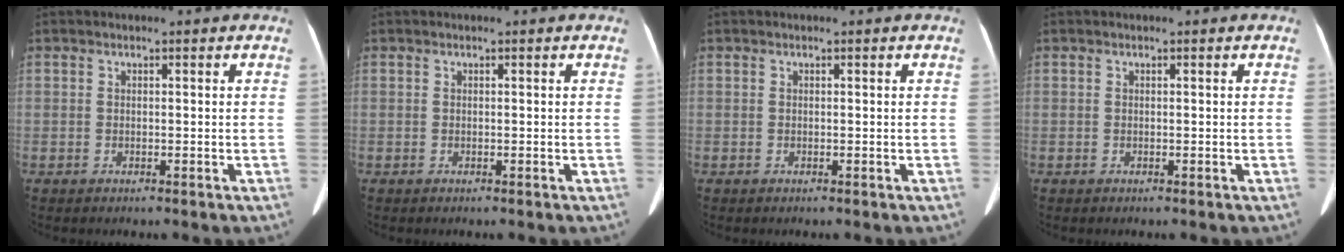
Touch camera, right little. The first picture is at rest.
{"total": 0.0}
{"total": 0.0}
{"total": 0.0}